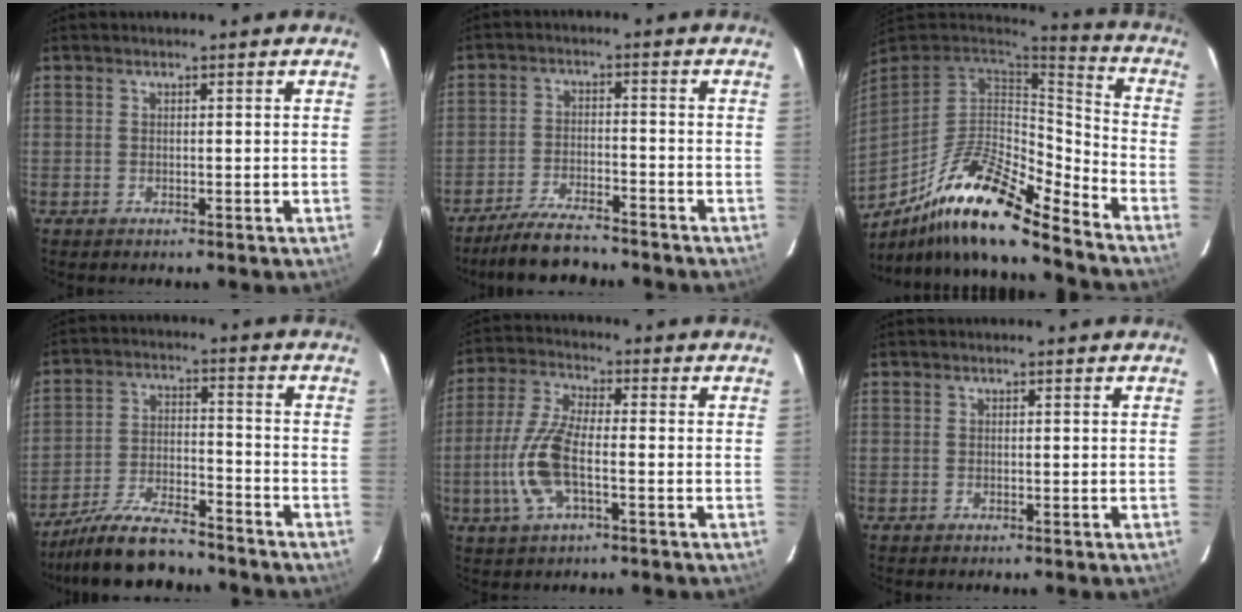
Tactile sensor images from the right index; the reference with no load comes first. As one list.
[{"total": 9.9, "force": [-8.7, 1.9, 4.1], "torque": [-0.102, -0.008, -0.148]}, {"total": 19.3, "force": [-13.4, 4.1, 13.2], "torque": [-0.245, -0.011, -0.253]}, {"total": 15.0, "force": [-13.1, 3.3, 6.5], "torque": [-0.143, -0.016, -0.221]}, {"total": 10.9, "force": [-2.8, 3.6, 9.9], "torque": [-0.221, 0.001, -0.058]}, {"total": 0.0}]